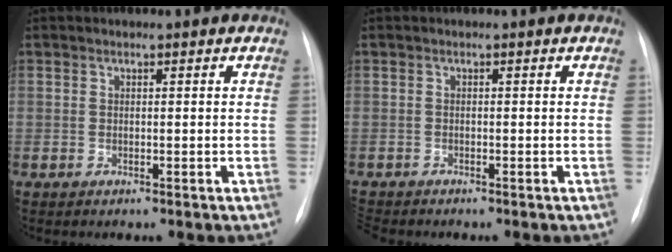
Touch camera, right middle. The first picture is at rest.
{"total": 1.8, "force": [-1.8, 0.4, 0.2], "torque": [-0.002, -0.008, -0.029]}